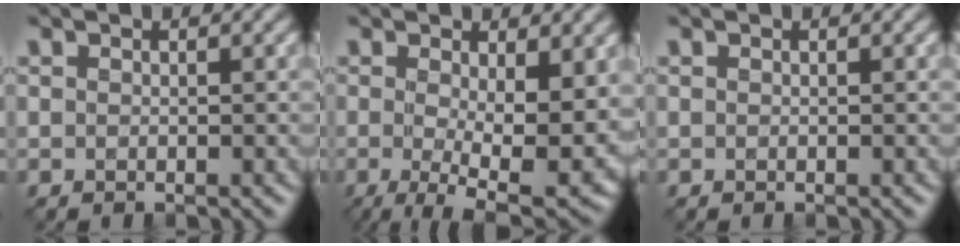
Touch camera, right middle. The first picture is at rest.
{"total": 9.0, "force": [-0.7, 3.1, 8.5], "torque": [-0.139, -0.022, -0.007]}
{"total": 0.0}